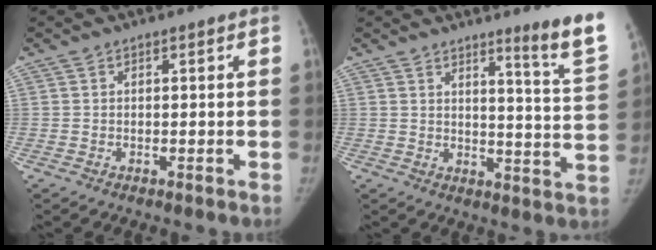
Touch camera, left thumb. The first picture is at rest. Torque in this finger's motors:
{"motor_torque": [0.90, -0.65, 0.85, -0.61, 0.14]}